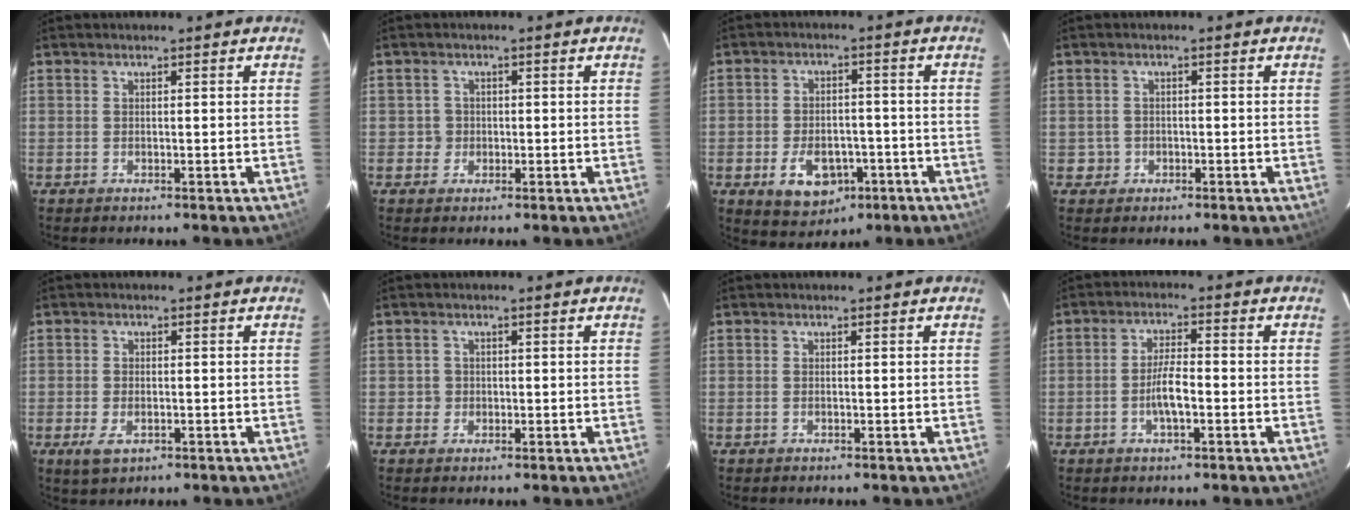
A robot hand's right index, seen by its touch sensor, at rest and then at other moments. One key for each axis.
{"total": 2.0, "fx": -0.4, "fy": 2.0, "fz": -0.1, "tx": 0.005, "ty": 0.010, "tz": -0.005}
{"total": 9.5, "fx": -4.2, "fy": 6.5, "fz": 5.5, "tx": -0.117, "ty": 0.002, "tz": -0.050}
{"total": 2.1, "fx": -0.6, "fy": 2.0, "fz": -0.1, "tx": 0.006, "ty": 0.013, "tz": -0.003}
{"total": 3.7, "fx": -1.6, "fy": 2.0, "fz": 2.6, "tx": -0.056, "ty": -0.010, "tz": -0.025}
{"total": 1.7, "fx": -0.4, "fy": 1.6, "fz": -0.1, "tx": 0.003, "ty": 0.005, "tz": -0.004}
{"total": 0.0}
{"total": 4.8, "fx": -1.6, "fy": 1.2, "fz": 4.3, "tx": -0.087, "ty": 0.006, "tz": -0.027}